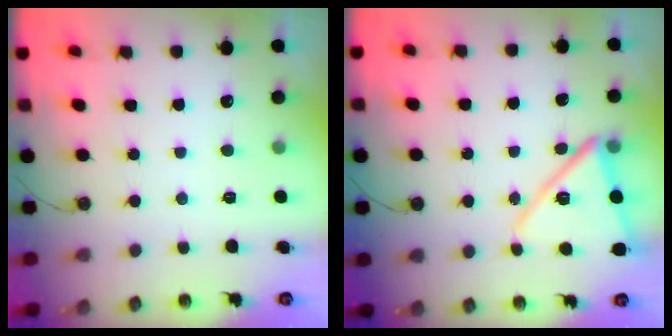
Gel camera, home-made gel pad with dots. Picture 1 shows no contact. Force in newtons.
{"total": 14.2, "press": 14.1, "slide": 1.2}